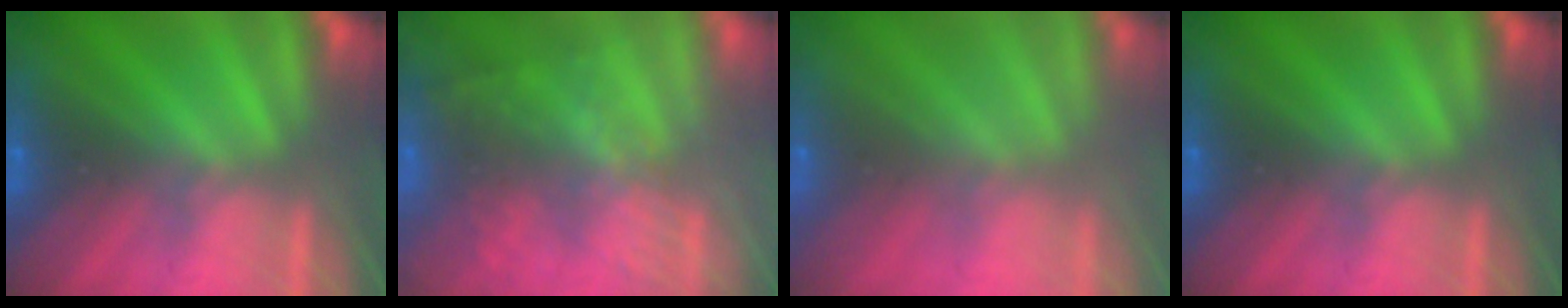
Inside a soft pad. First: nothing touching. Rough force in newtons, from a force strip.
{"total": 8.8}
{"total": 8.6}
{"total": 0.0}